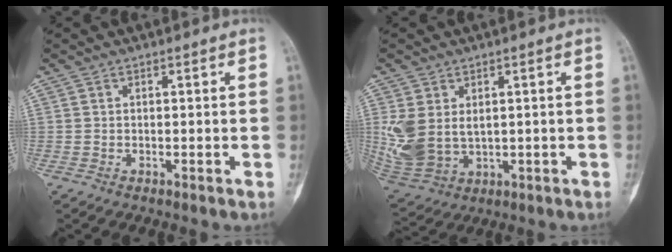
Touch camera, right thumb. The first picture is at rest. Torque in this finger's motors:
{"motor_torque": [0.08, 1.31, 0.88, 0.27, 0.11]}